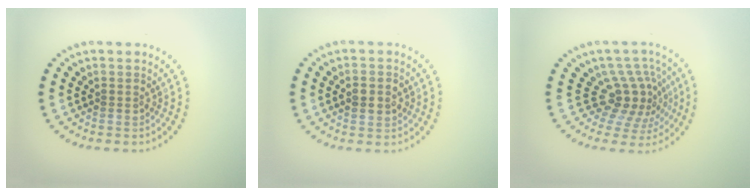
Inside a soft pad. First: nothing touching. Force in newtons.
{"total": 2.0, "press": 2.0, "slide": 0.1}
{"total": 4.1, "press": 2.8, "slide": 2.9}